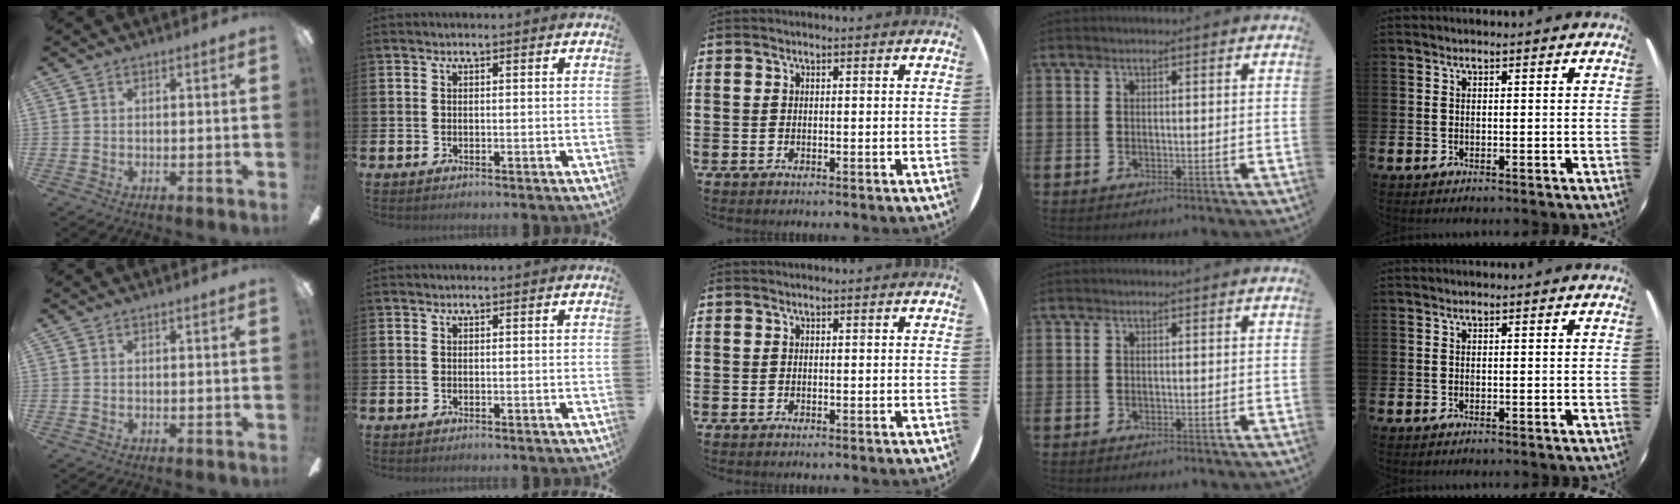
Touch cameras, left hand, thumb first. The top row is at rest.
{}